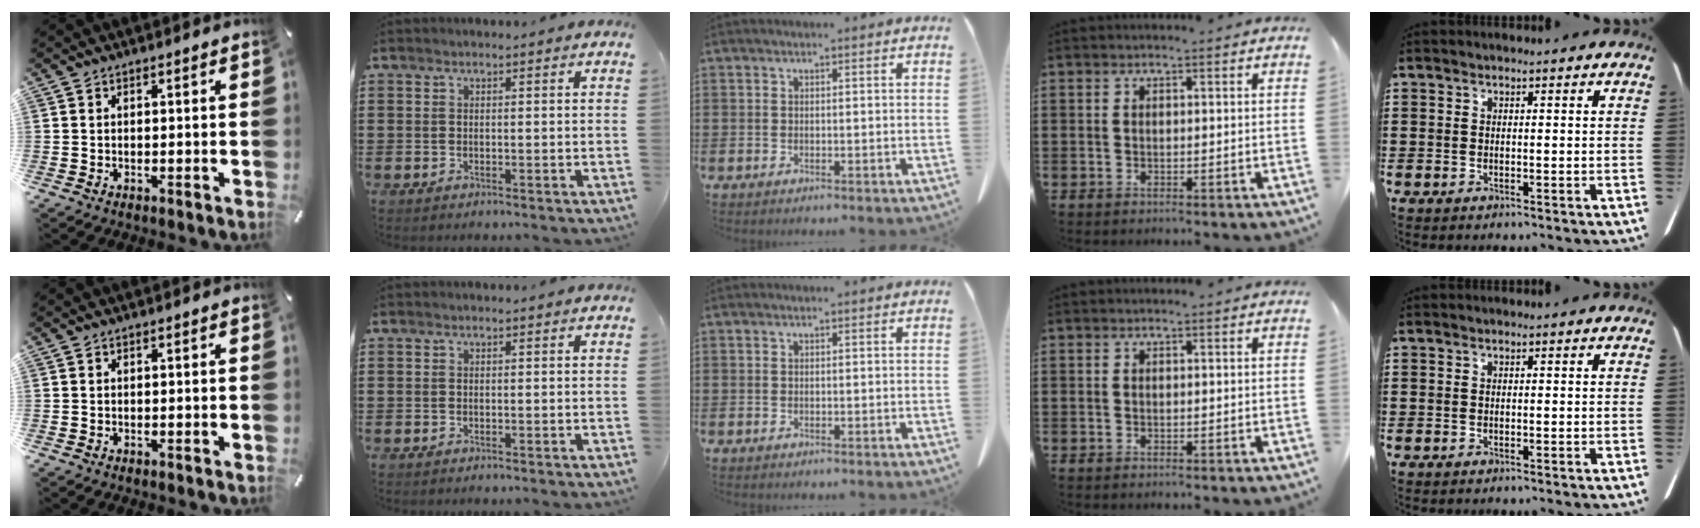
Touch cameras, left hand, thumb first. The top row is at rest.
{}